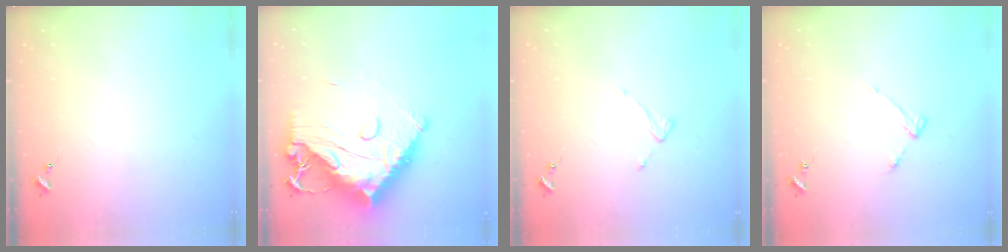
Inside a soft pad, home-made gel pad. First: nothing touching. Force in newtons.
{"total": 22.9, "press": 22.7, "slide": 2.4}
{"total": 3.8, "press": 3.7, "slide": 0.2}
{"total": 3.6, "press": 3.6, "slide": 0.5}